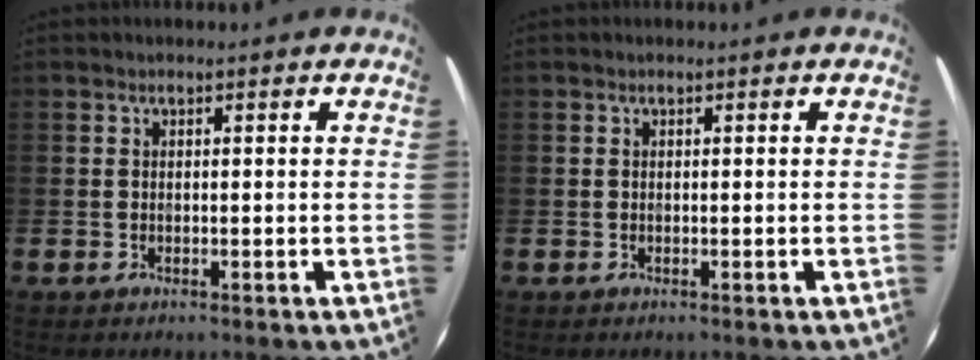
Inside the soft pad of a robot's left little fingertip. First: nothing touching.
{"total": 0.0}